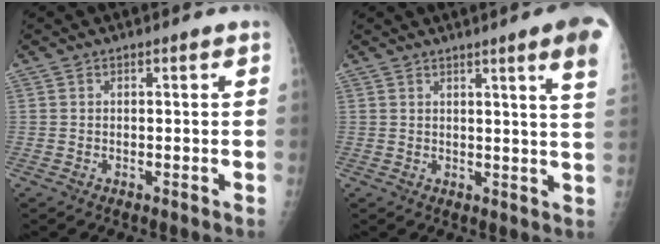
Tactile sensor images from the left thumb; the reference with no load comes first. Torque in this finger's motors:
{"motor_torque": [2.28, 1.10, 1.25, -1.35, 0.06]}